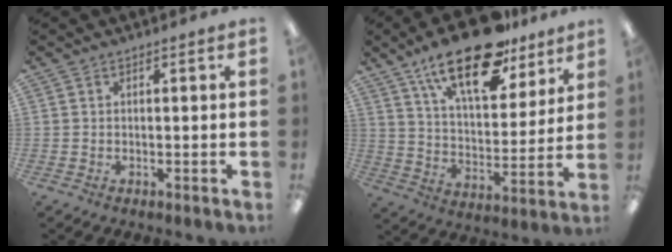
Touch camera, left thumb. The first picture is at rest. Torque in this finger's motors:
{"motor_torque": [0.38, 0.46, 1.53, -1.24, 0.40]}